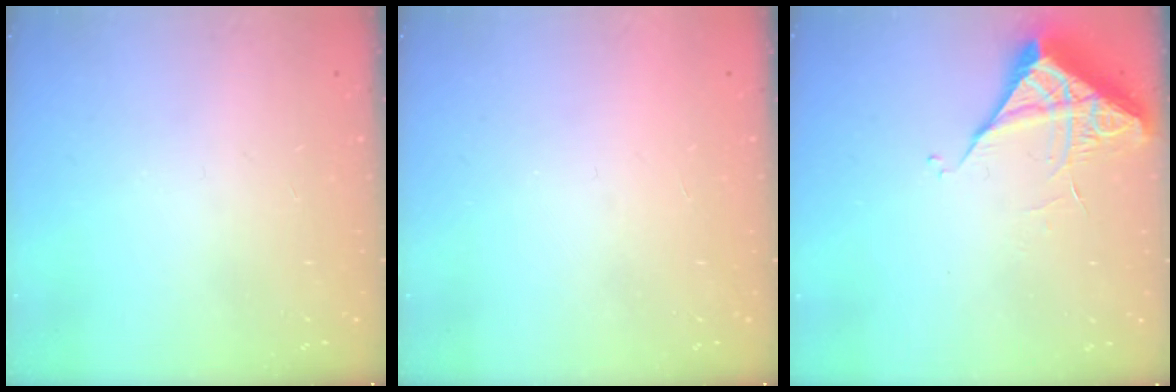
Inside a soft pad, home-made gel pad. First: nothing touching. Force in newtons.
{"total": 1.6, "press": 1.6, "slide": 0.1}
{"total": 5.8, "press": 5.8, "slide": 0.2}